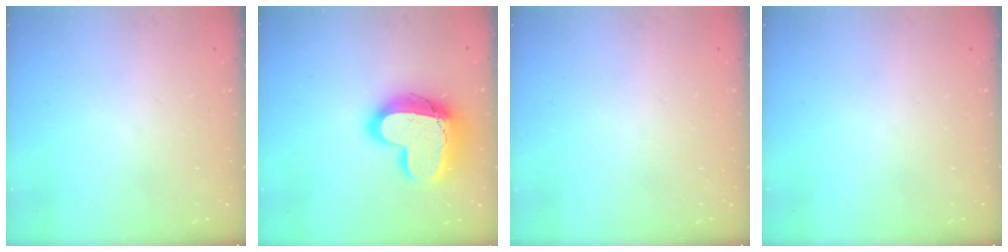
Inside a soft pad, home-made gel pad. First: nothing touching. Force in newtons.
{"total": 20.3, "press": 20.3, "slide": 1.5}
{"total": 0.0}
{"total": 0.0}